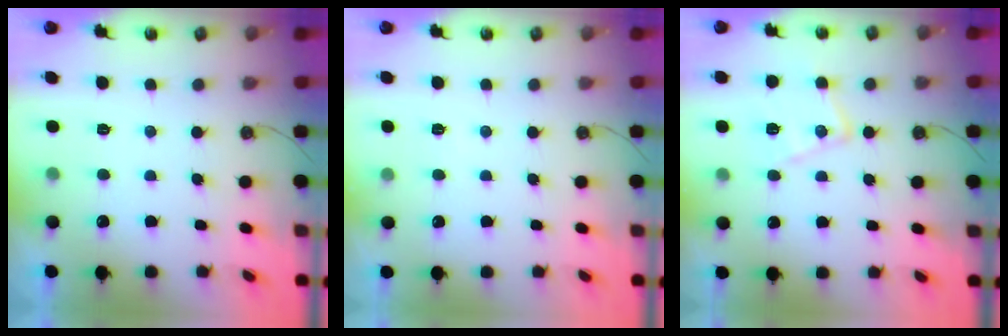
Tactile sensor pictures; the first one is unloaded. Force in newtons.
{"total": 3.2, "press": 3.2, "slide": 0.6}
{"total": 13.0, "press": 13.0, "slide": 0.9}